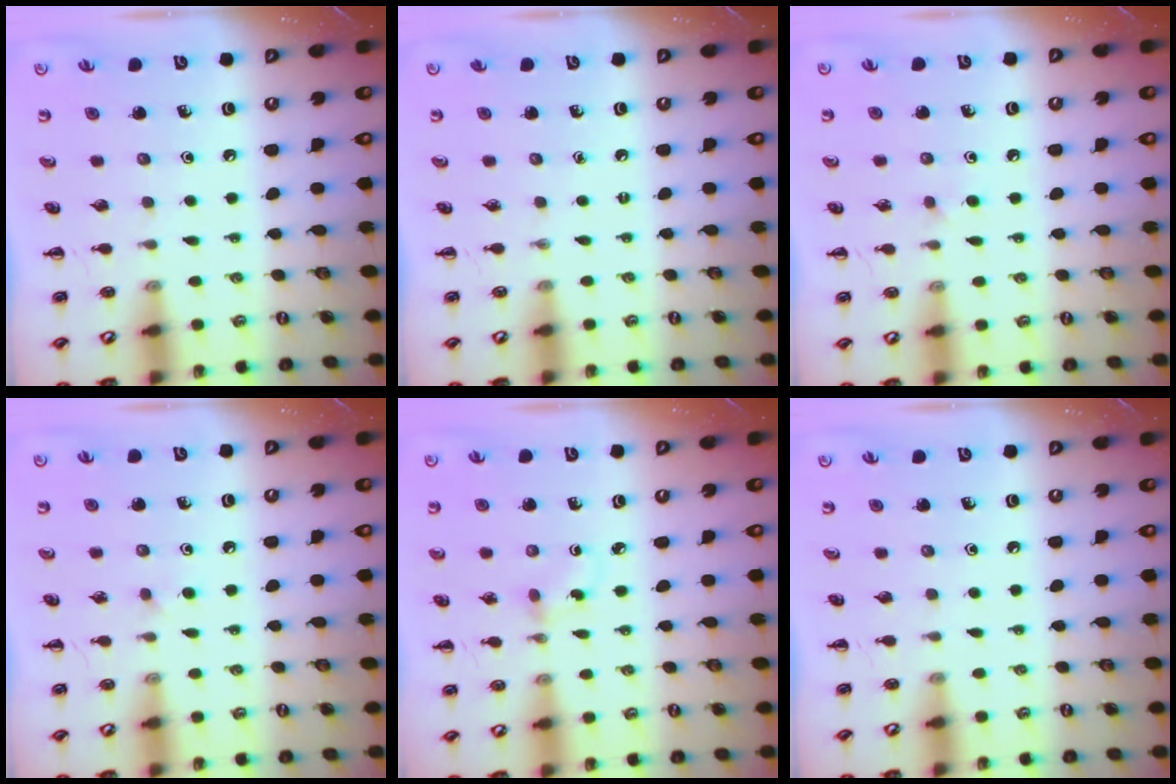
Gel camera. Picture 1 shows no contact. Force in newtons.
{"total": 0.0}
{"total": 2.2, "press": 2.0, "slide": 1.0}
{"total": 2.2, "press": 2.0, "slide": 1.0}
{"total": 2.3, "press": 2.0, "slide": 1.1}
{"total": 0.0}